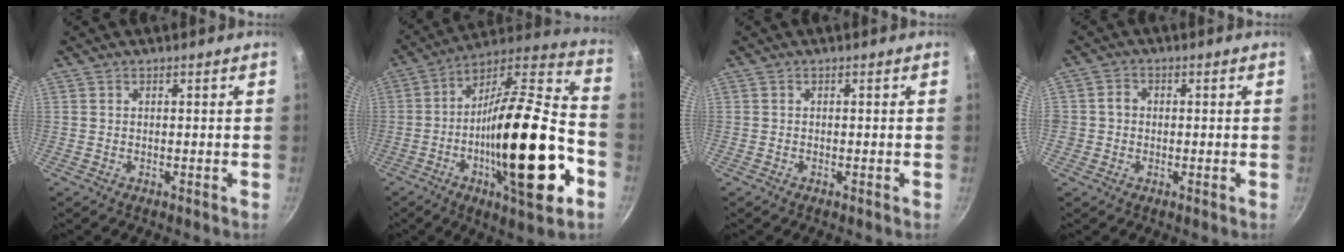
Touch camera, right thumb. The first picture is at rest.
{"total": 29.4, "force": [-8.2, 9.3, 26.6], "torque": [-0.406, 0.026, -0.139]}
{"total": 0.0}
{"total": 2.7, "force": [-0.3, 2.5, 1.0], "torque": [-0.004, 0.009, -0.009]}